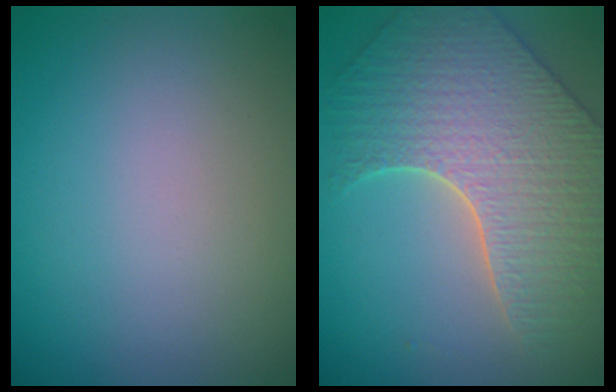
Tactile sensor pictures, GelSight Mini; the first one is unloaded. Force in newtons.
{"total": 6.4, "press": 5.7, "slide": 3.1}